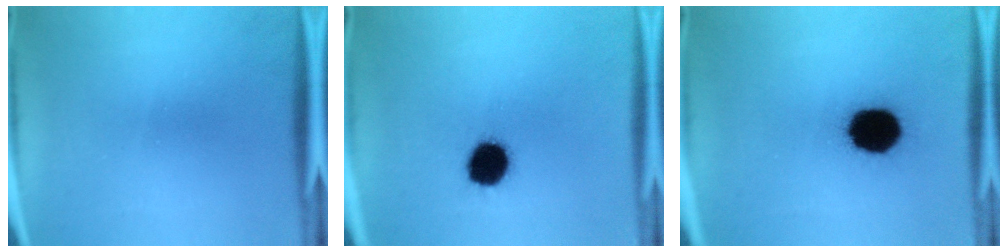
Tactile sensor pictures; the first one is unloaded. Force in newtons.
{"total": 11.4}
{"total": 16.5}